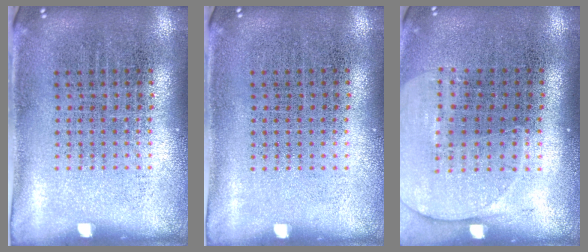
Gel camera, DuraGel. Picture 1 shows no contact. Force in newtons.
{"total": 0.0}
{"total": 1.4, "press": 1.3, "slide": 0.6}